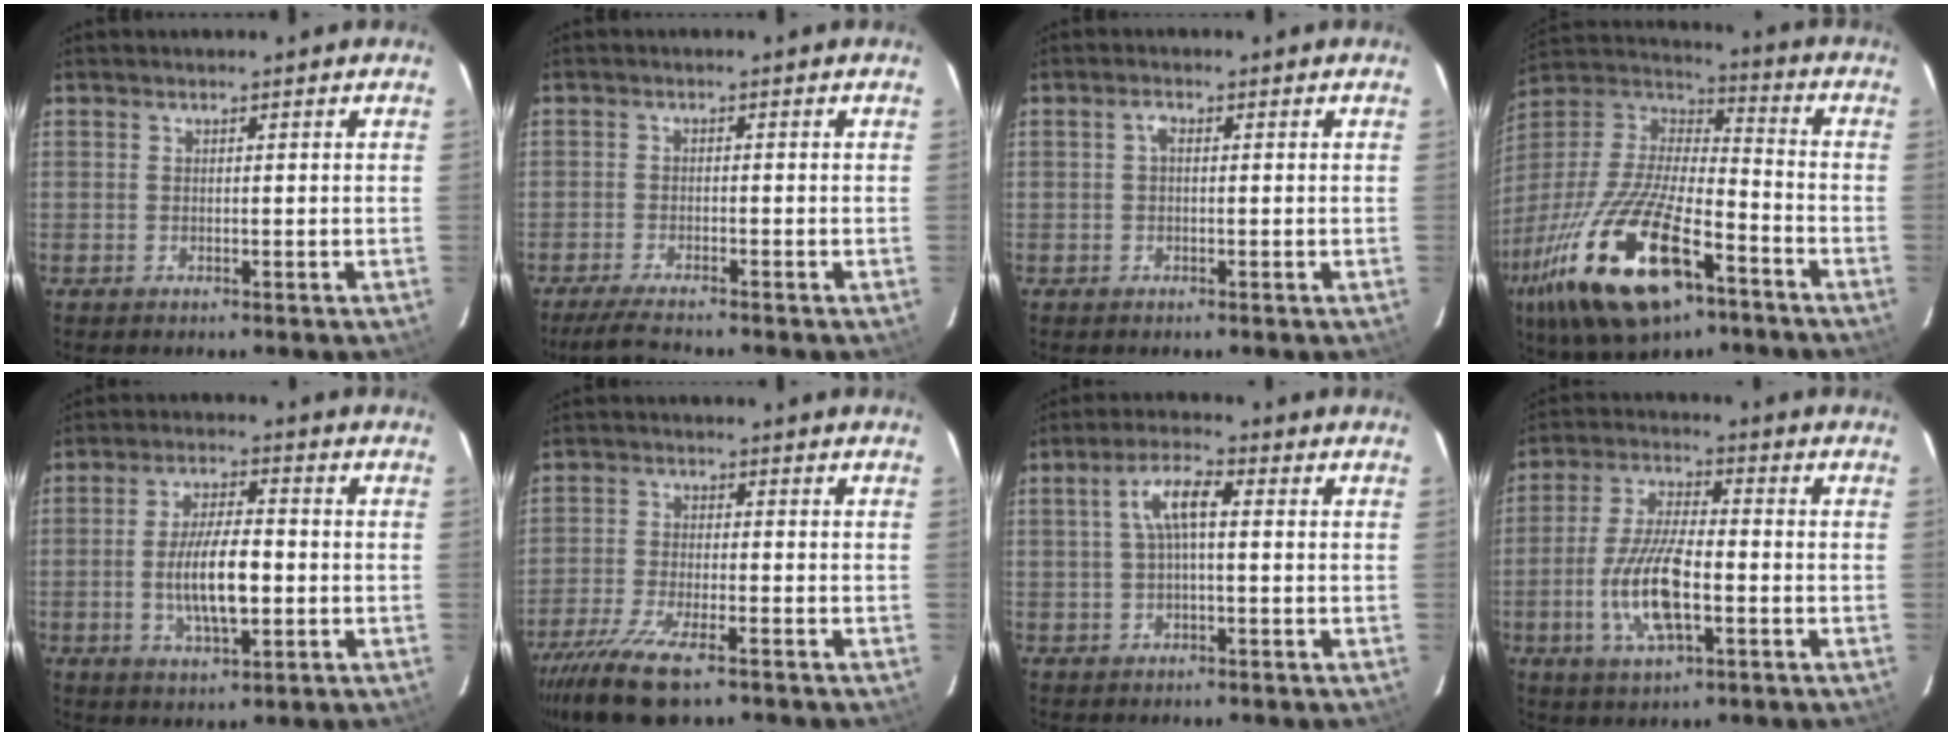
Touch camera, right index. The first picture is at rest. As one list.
[{"total": 4.8, "force": [-4.3, 0.0, 2.1], "torque": [-0.061, -0.012, -0.078]}, {"total": 1.2, "force": [0.1, 0.6, 1.0], "torque": [-0.020, 0.007, -0.002]}, {"total": 27.5, "force": [-14.4, 10.7, 20.9], "torque": [-0.427, -0.052, -0.253]}, {"total": 9.8, "force": [-1.6, 3.4, 9.1], "torque": [-0.176, -0.004, -0.025]}, {"total": 11.1, "force": [-7.8, 2.8, 7.3], "torque": [-0.172, -0.036, -0.150]}, {"total": 5.6, "force": [0.5, 1.7, 5.3], "torque": [-0.103, 0.016, 0.011]}, {"total": 12.2, "force": [-3.4, 3.9, 11.0], "torque": [-0.227, -0.003, -0.066]}]